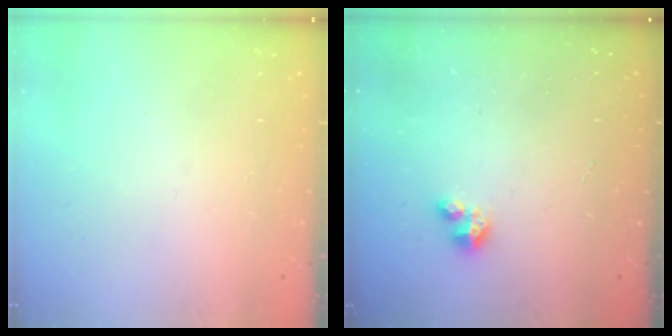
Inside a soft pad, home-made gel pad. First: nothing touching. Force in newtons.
{"total": 2.9, "press": 2.9, "slide": 0.2}